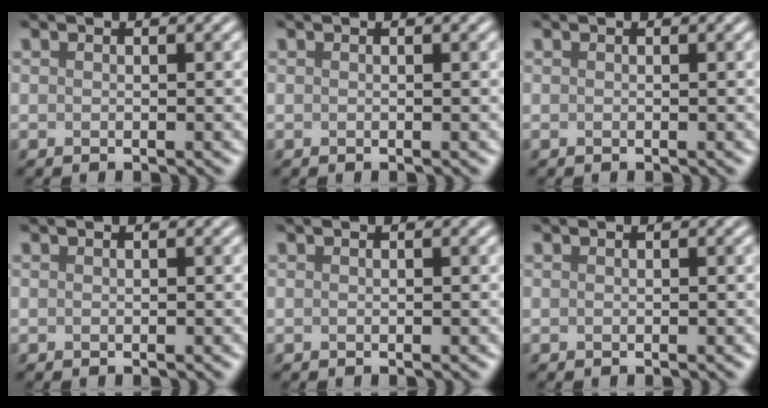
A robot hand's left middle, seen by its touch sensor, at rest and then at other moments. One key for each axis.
{"total": 0.0}
{"total": 0.0}
{"total": 0.0}
{"total": 0.0}
{"total": 0.0}